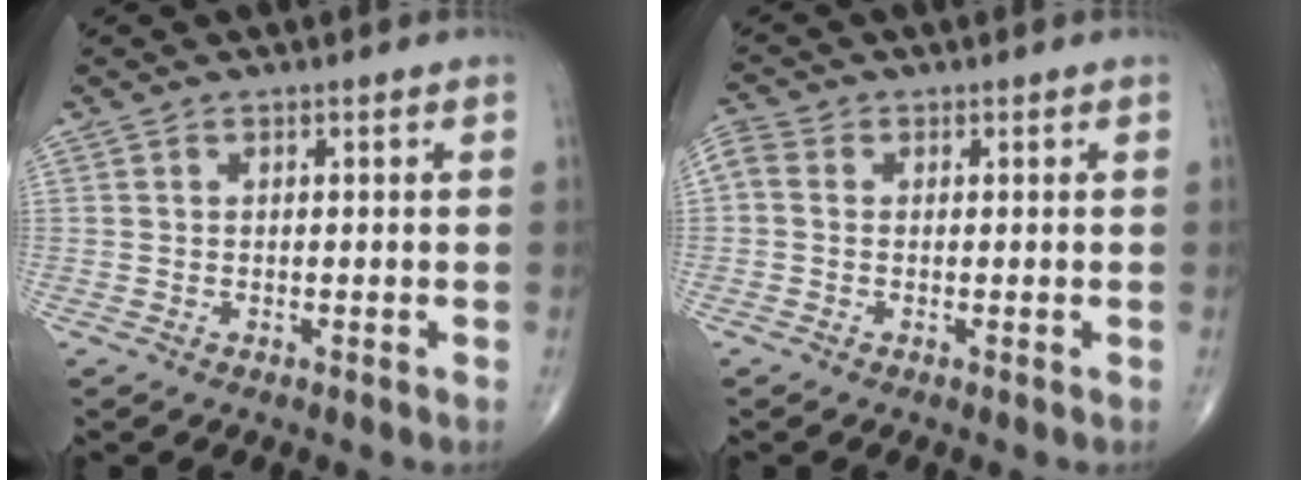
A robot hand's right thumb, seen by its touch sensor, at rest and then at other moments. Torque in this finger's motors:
{"motor_torque": [-0.30, 0.30, 0.40, 0.00, 0.11]}